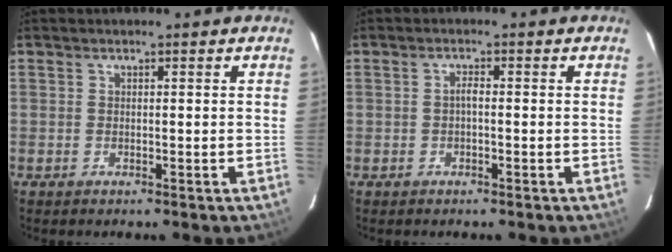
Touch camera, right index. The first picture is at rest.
{"total": 1.1, "force": [-0.4, 0.3, 1.0], "torque": [-0.019, 0.007, -0.008]}